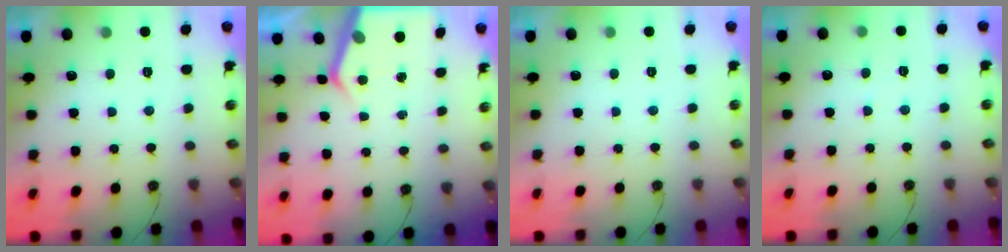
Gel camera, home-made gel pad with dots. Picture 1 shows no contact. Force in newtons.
{"total": 4.5, "press": 4.5, "slide": 0.4}
{"total": 0.0}
{"total": 2.7, "press": 2.7, "slide": 0.5}